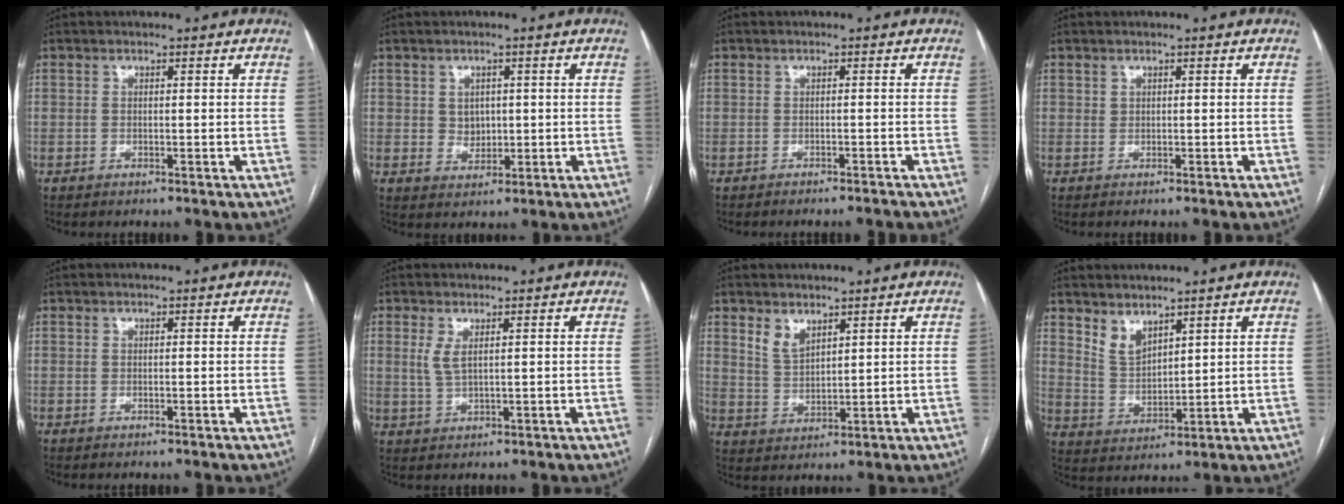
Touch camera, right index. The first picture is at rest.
{"total": 3.1, "force": [0.5, 2.6, 1.6], "torque": [-0.023, 0.002, 0.014]}
{"total": 2.6, "force": [-2.5, -0.2, 0.5], "torque": [-0.003, -0.003, -0.033]}
{"total": 0.0}
{"total": 0.0}
{"total": 2.6, "force": [1.0, 0.7, 2.4], "torque": [-0.059, -0.002, 0.026]}
{"total": 3.9, "force": [2.8, 1.9, 1.9], "torque": [-0.042, -0.002, 0.066]}
{"total": 4.9, "force": [3.8, 2.3, 2.0], "torque": [-0.045, -0.002, 0.089]}